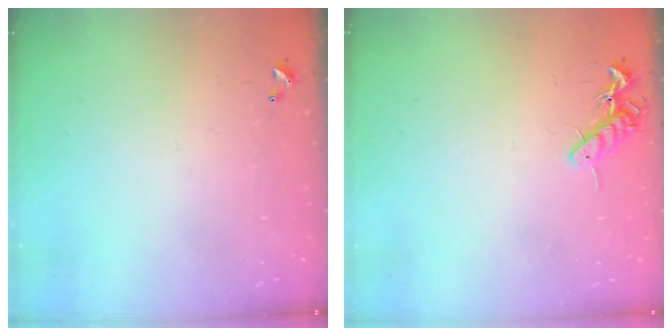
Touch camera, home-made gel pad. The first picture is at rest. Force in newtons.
{"total": 8.1, "press": 8.1, "slide": 0.8}